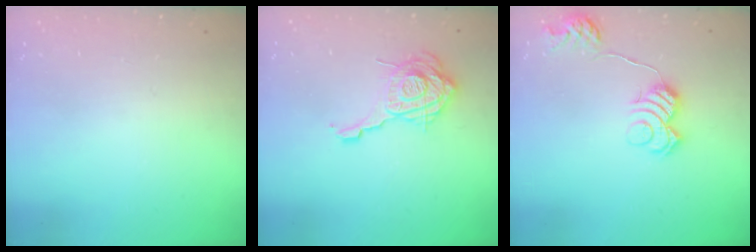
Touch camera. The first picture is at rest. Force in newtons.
{"total": 15.6, "press": 15.6, "slide": 1.4}
{"total": 11.4, "press": 11.4, "slide": 0.5}